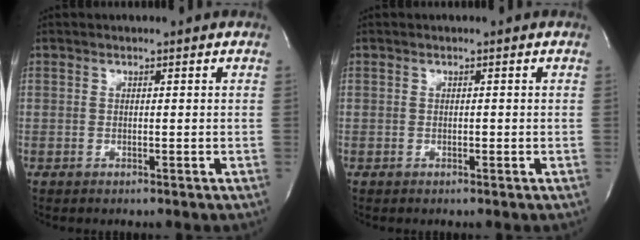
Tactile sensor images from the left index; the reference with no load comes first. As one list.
[{"total": 0.0}]